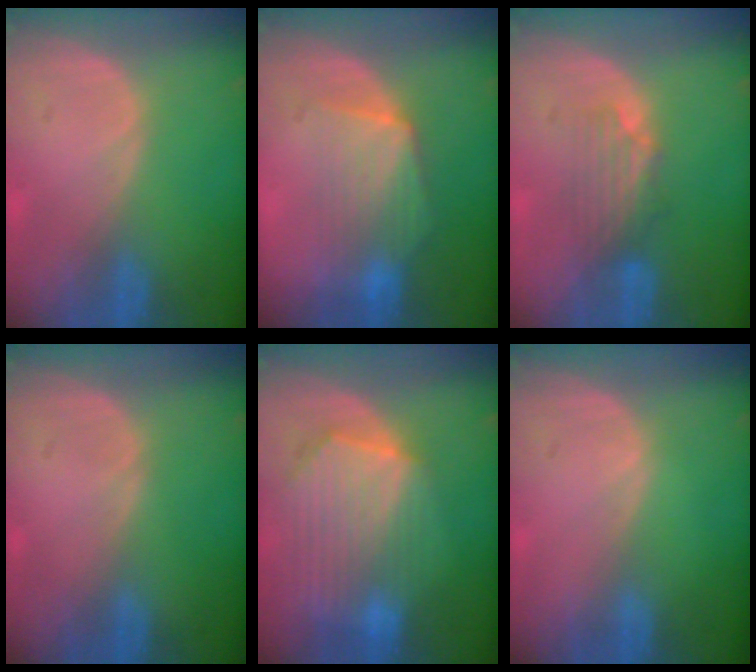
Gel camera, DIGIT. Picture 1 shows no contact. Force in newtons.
{"total": 7.3, "press": 7.0, "slide": 2.1}
{"total": 3.8, "press": 3.8, "slide": 0.4}
{"total": 0.0}
{"total": 10.3, "press": 8.9, "slide": 5.1}
{"total": 0.0}